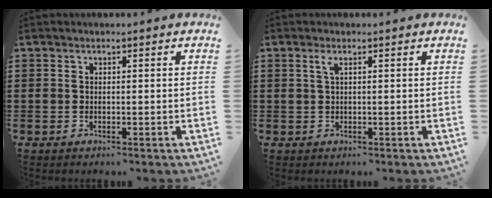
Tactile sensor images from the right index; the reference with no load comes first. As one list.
[{"total": 1.3, "force": [0.5, 0.3, 1.1], "torque": [-0.024, 0.003, 0.008]}]